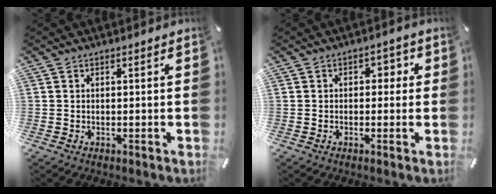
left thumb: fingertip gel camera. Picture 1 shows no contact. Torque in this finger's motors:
{"motor_torque": [0.37, 0.48, 0.32, -0.27, 0.01]}